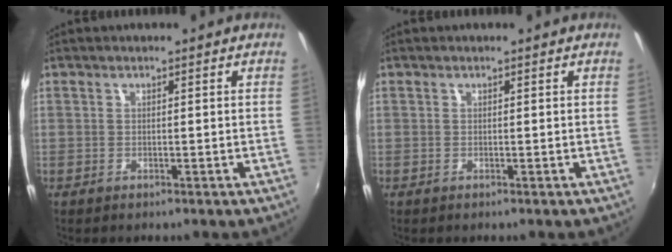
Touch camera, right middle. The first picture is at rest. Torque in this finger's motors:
{"motor_torque": [0.00, 0.00, 0.00, 0.01]}